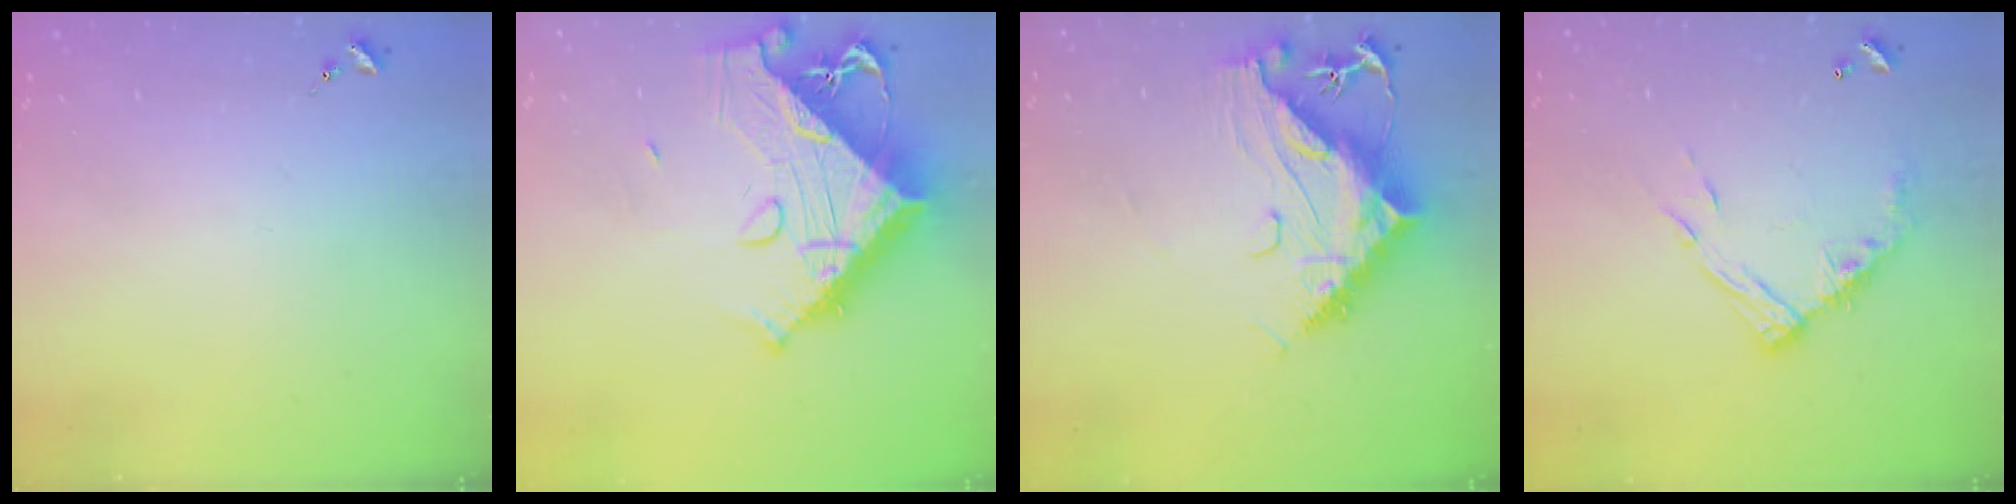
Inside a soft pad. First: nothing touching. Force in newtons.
{"total": 20.0, "press": 19.9, "slide": 2.3}
{"total": 14.6, "press": 14.5, "slide": 1.5}
{"total": 13.3, "press": 13.3, "slide": 1.1}